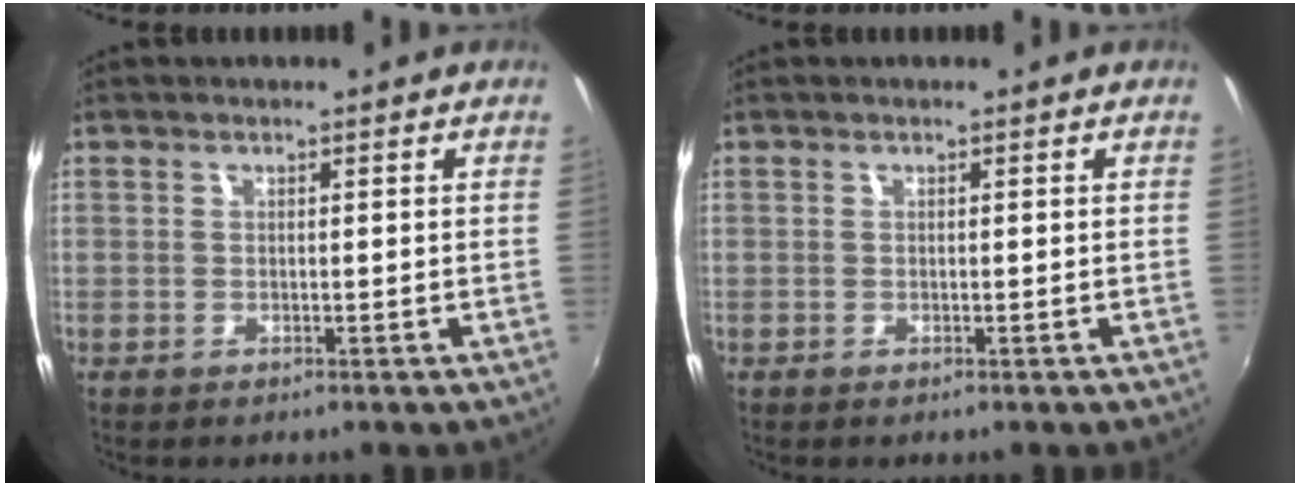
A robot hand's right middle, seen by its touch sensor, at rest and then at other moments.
{"total": 0.0}